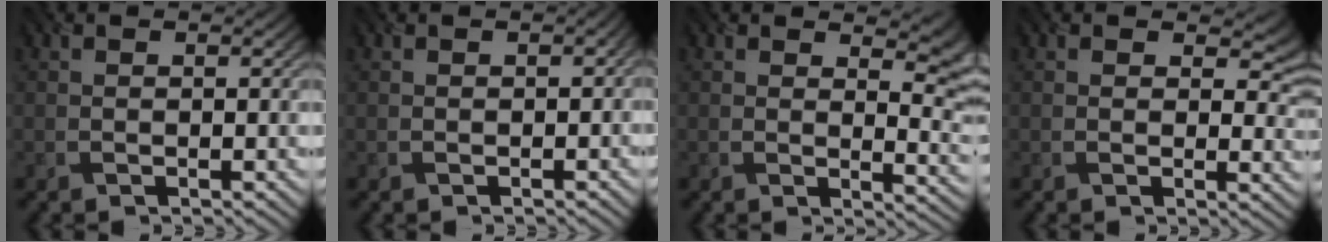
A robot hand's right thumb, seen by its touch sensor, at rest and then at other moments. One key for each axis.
{"total": 1.2, "fx": -0.6, "fy": 0.8, "fz": 0.5, "tx": -0.011, "ty": -0.009, "tz": -0.004}
{"total": 7.1, "fx": 4.0, "fy": 3.1, "fz": 5.0, "tx": -0.051, "ty": -0.012, "tz": 0.069}
{"total": 4.1, "fx": 1.9, "fy": 2.8, "fz": 2.4, "tx": -0.029, "ty": -0.012, "tz": 0.025}